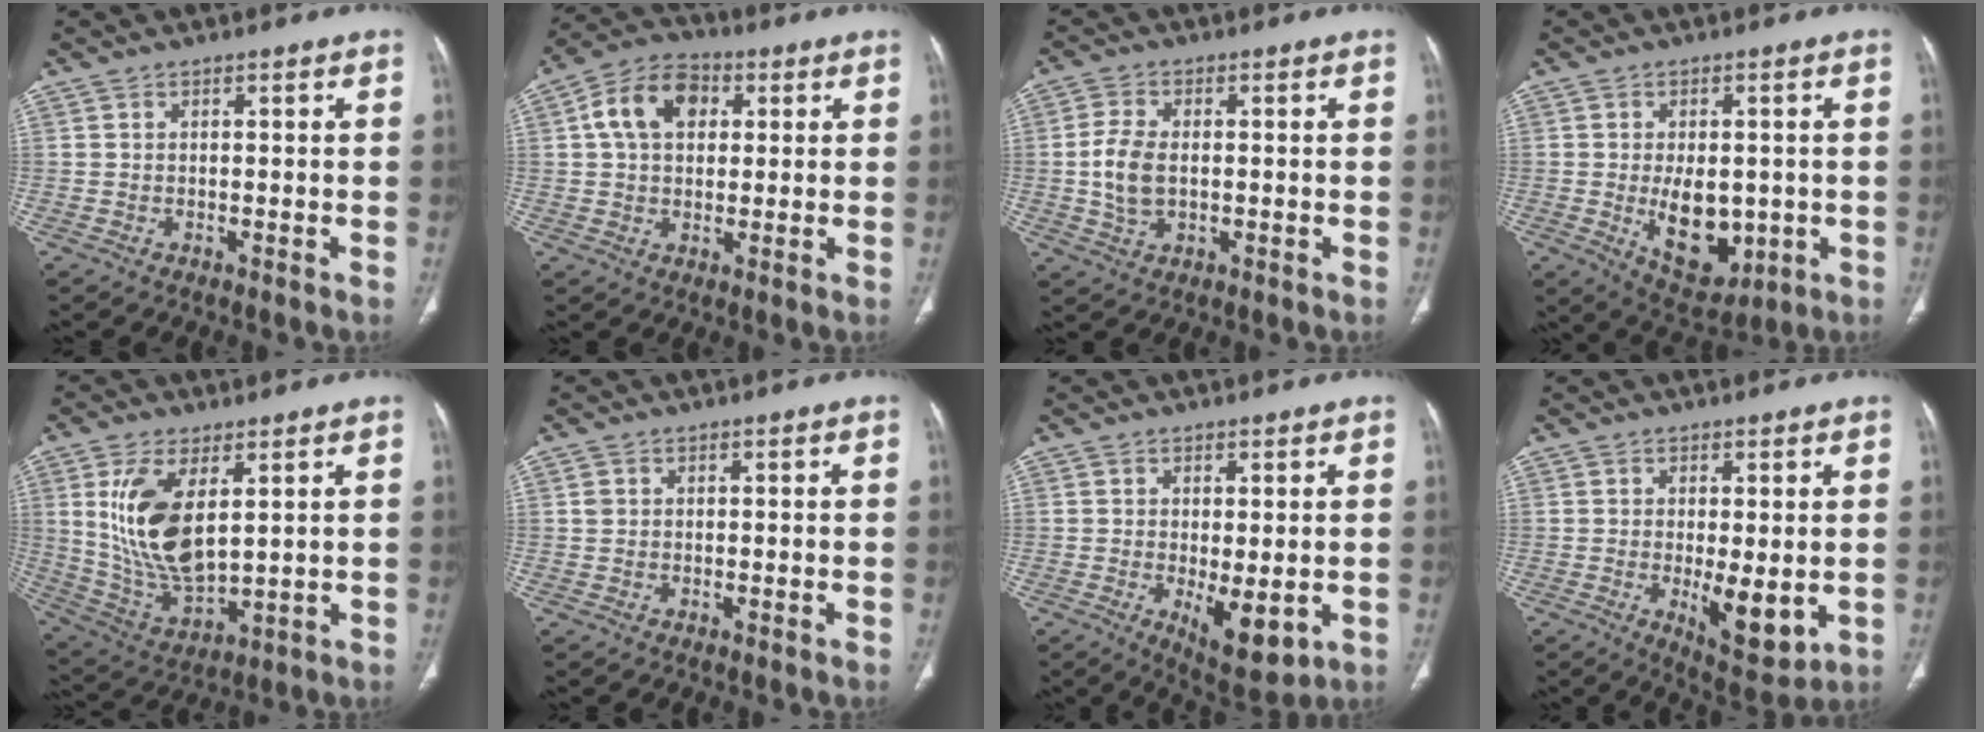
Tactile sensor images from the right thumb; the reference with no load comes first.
{"total": 11.3, "force": [2.9, 7.9, 7.6], "torque": [-0.118, 0.017, 0.041]}
{"total": 6.9, "force": [-0.2, 4.2, 5.4], "torque": [-0.117, 0.001, -0.002]}
{"total": 11.3, "force": [-1.6, 6.8, 8.9], "torque": [-0.106, -0.011, -0.004]}
{"total": 15.0, "force": [4.1, 7.1, 12.5], "torque": [-0.244, -0.026, 0.098]}
{"total": 1.0, "force": [0.2, 0.9, 0.4], "torque": [-0.004, 0.002, 0.005]}
{"total": 8.1, "force": [-1.5, 3.4, 7.2], "torque": [-0.100, -0.023, -0.012]}
{"total": 8.7, "force": [-1.1, 3.4, 7.9], "torque": [-0.109, -0.025, -0.006]}